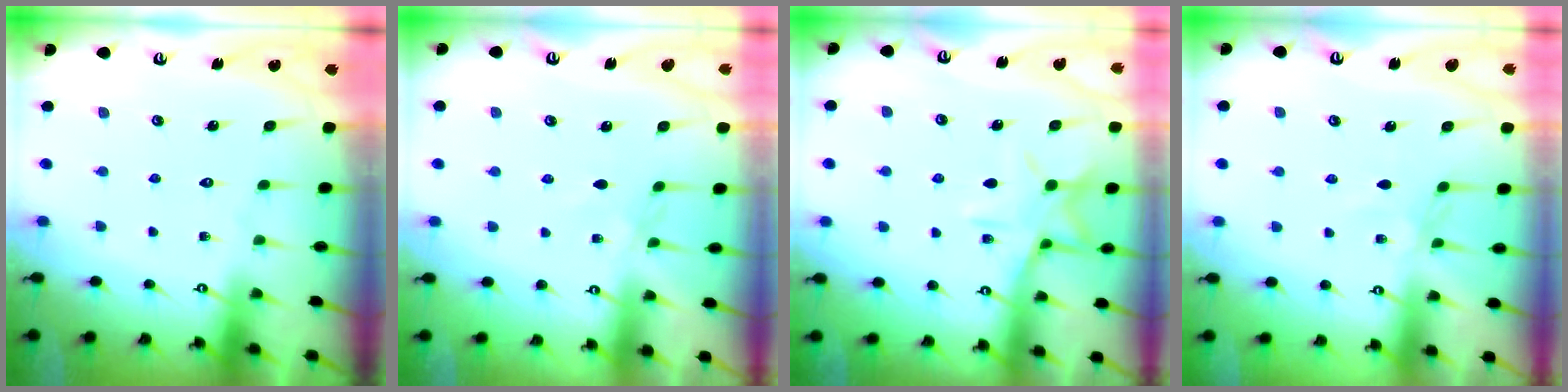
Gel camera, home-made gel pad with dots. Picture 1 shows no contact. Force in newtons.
{"total": 2.5, "press": 2.5, "slide": 0.5}
{"total": 11.0, "press": 11.0, "slide": 0.7}
{"total": 2.1, "press": 2.1, "slide": 0.5}